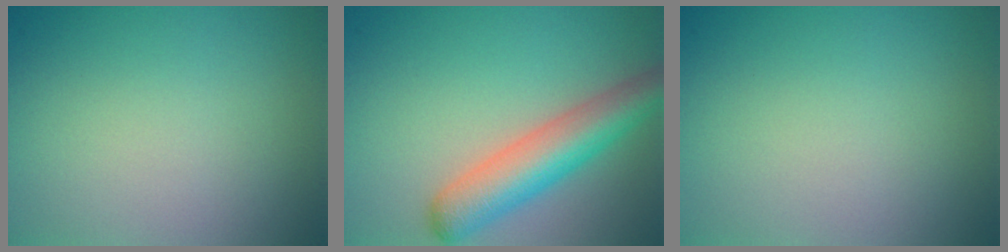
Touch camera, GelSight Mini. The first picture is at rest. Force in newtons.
{"total": 5.7, "press": 5.7, "slide": 0.3}
{"total": 0.0}